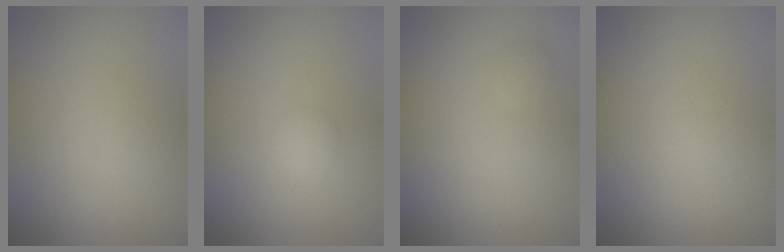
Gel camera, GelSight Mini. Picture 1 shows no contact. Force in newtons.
{"total": 1.2, "press": 1.2, "slide": 0.0}
{"total": 0.7, "press": 0.7, "slide": 0.0}
{"total": 0.0}